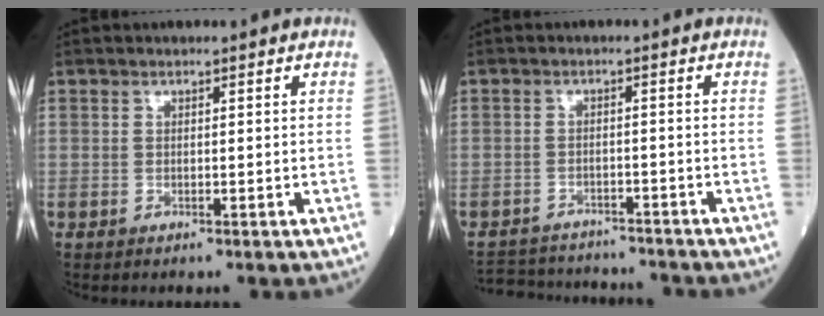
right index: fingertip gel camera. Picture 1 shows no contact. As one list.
[{"total": 10.3, "force": [-9.8, 2.6, 2.0], "torque": [-0.036, 0.011, -0.134]}]